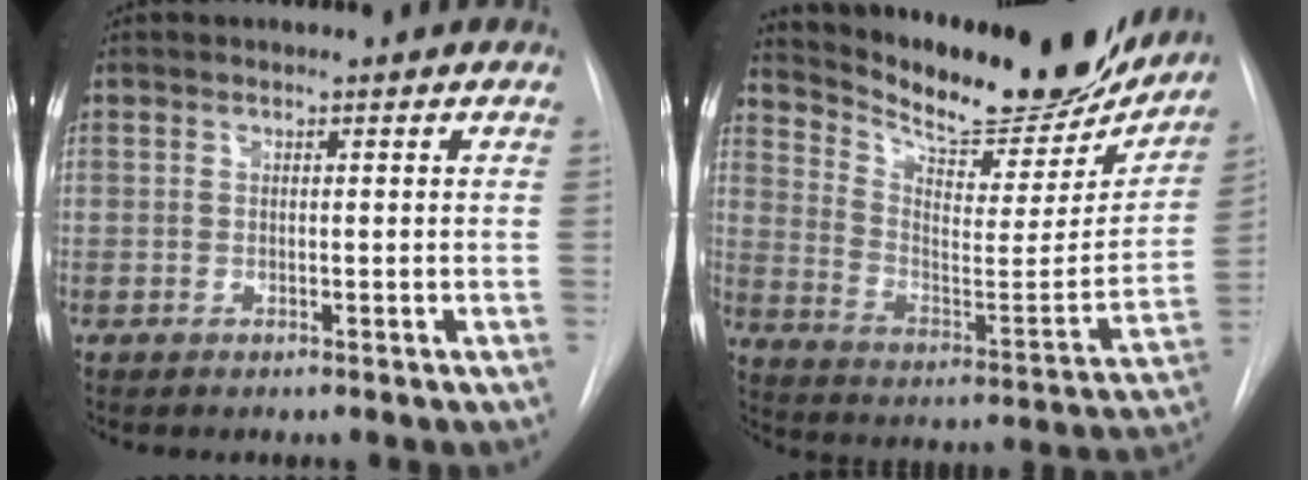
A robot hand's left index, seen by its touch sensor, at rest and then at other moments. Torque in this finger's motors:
{"motor_torque": [0.18, -0.53, 0.42, 0.10]}